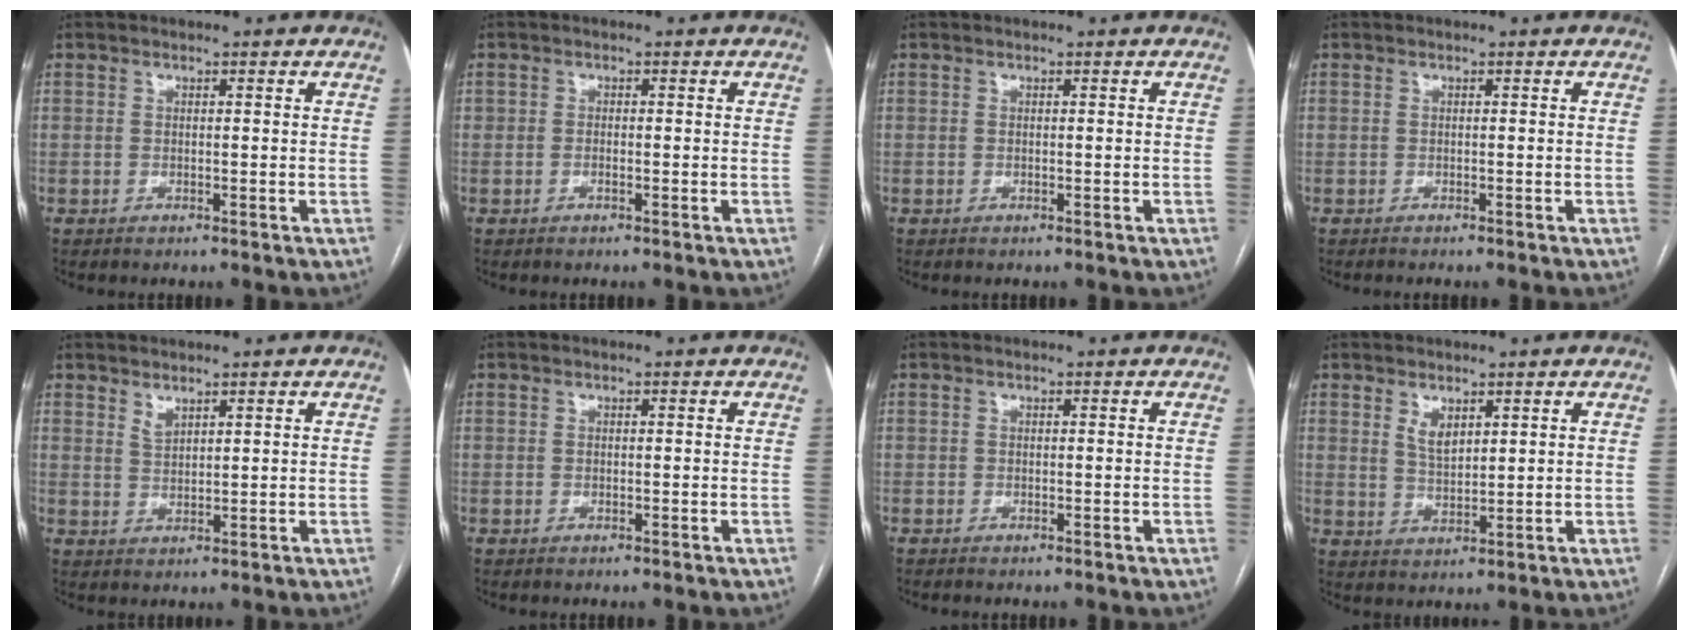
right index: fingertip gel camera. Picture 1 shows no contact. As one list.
[{"total": 0.9, "force": [-0.3, 0.5, 0.6], "torque": [-0.013, 0.001, -0.006]}, {"total": 0.0}, {"total": 1.0, "force": [-0.9, -0.1, 0.5], "torque": [-0.006, 0.000, -0.012]}, {"total": 1.8, "force": [1.5, 0.6, 0.8], "torque": [-0.016, -0.005, 0.035]}, {"total": 0.0}, {"total": 0.0}, {"total": 3.3, "force": [1.9, 1.6, 2.2], "torque": [-0.045, -0.003, 0.043]}]